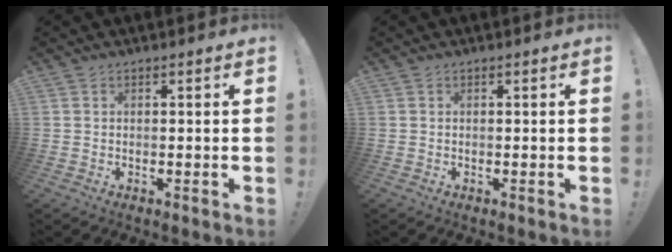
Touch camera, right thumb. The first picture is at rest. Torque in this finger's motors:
{"motor_torque": [-0.10, -0.01, 0.00, 0.00, 0.00]}